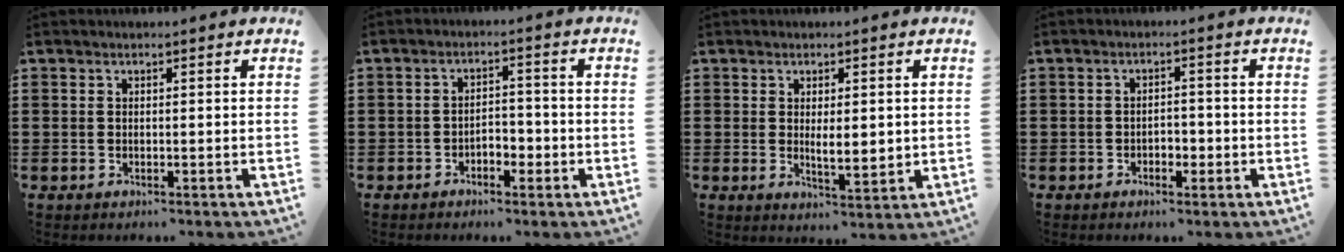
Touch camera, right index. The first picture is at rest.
{"total": 2.8, "force": [-1.6, 1.6, 1.6], "torque": [-0.033, 0.006, -0.033]}
{"total": 3.5, "force": [0.6, 1.5, 3.1], "torque": [-0.047, -0.004, 0.007]}
{"total": 2.2, "force": [-1.0, 1.4, 1.4], "torque": [-0.029, 0.004, -0.022]}